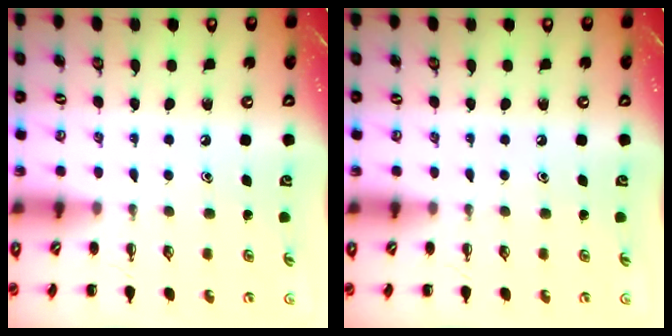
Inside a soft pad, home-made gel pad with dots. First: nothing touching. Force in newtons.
{"total": 0.0}